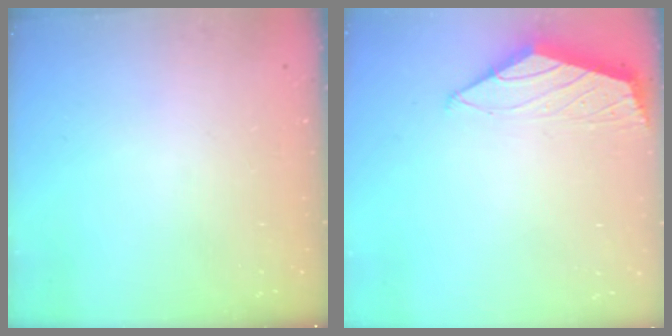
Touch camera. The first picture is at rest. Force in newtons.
{"total": 1.5, "press": 1.5, "slide": 0.4}